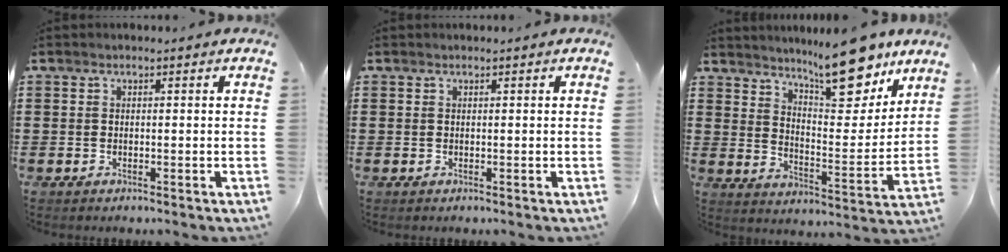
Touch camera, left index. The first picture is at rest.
{"total": 0.0}
{"total": 14.1, "force": [11.1, 3.9, 7.7], "torque": [-0.115, -0.066, 0.190]}